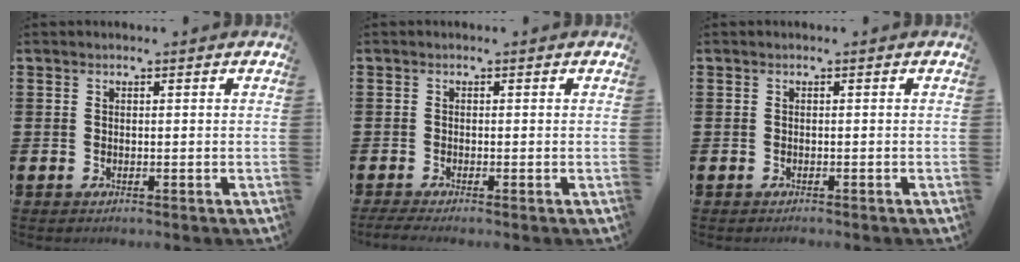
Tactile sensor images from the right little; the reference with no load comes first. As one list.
[{"total": 0.6, "force": [-0.3, 0.0, 0.5], "torque": [-0.007, -0.002, -0.006]}, {"total": 0.0}]